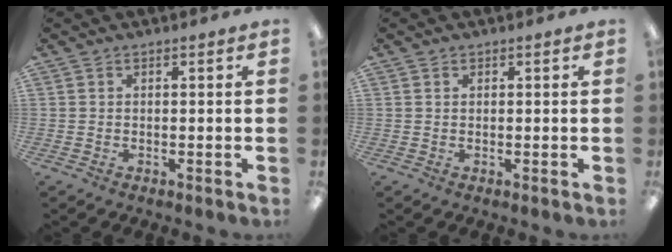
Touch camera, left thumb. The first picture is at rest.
{"total": 0.6, "force": [0.3, 0.4, 0.2], "torque": [-0.004, 0.004, 0.005]}